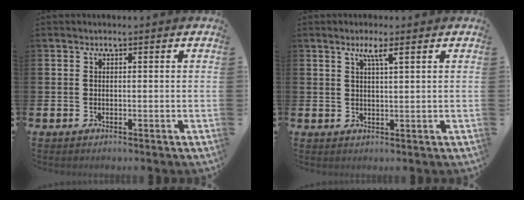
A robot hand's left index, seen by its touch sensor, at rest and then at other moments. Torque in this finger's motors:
{"motor_torque": [0.33, -0.15, 0.14, 0.07]}